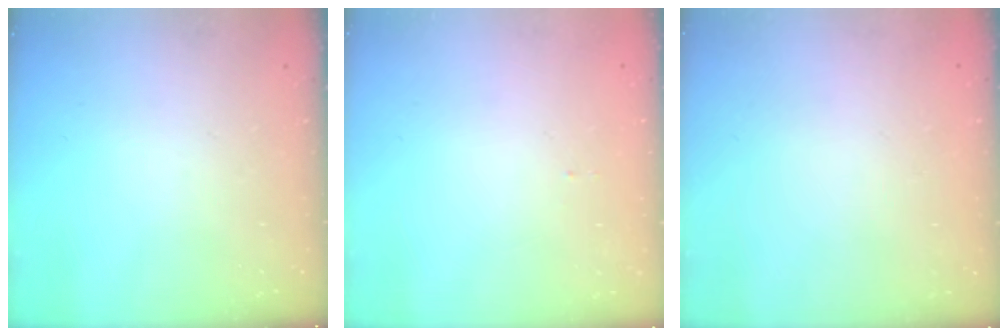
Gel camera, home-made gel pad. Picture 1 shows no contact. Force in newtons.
{"total": 1.0, "press": 1.0, "slide": 0.1}
{"total": 1.8, "press": 1.8, "slide": 0.2}